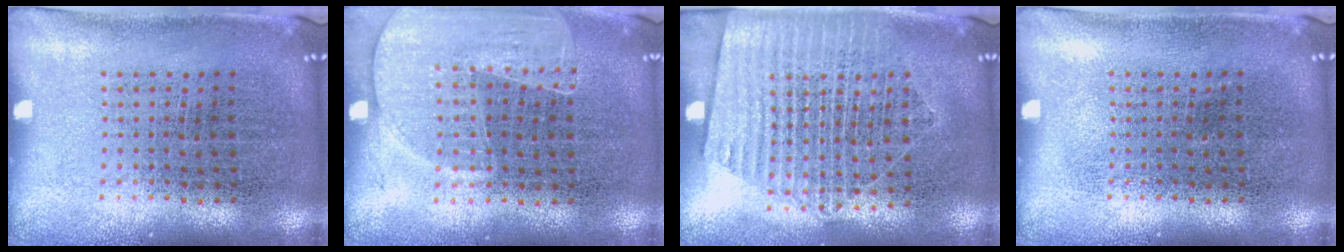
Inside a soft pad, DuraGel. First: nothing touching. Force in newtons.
{"total": 1.6, "press": 1.4, "slide": 0.7}
{"total": 1.7, "press": 1.5, "slide": 0.8}
{"total": 0.0}